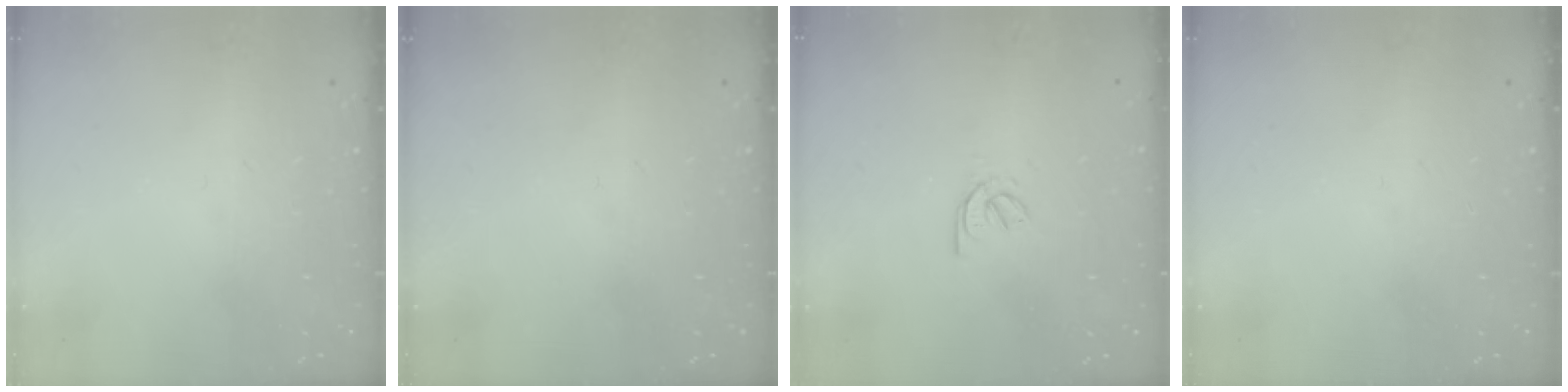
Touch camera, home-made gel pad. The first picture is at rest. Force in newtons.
{"total": 0.0}
{"total": 2.9, "press": 2.8, "slide": 0.8}
{"total": 0.0}